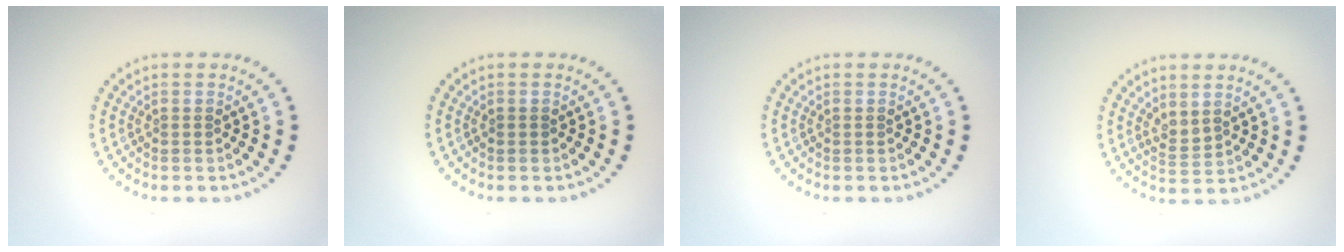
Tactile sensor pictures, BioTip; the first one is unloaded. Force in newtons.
{"total": 0.5, "press": 0.5, "slide": 0.1}
{"total": 0.0}
{"total": 1.4, "press": 1.1, "slide": 0.8}